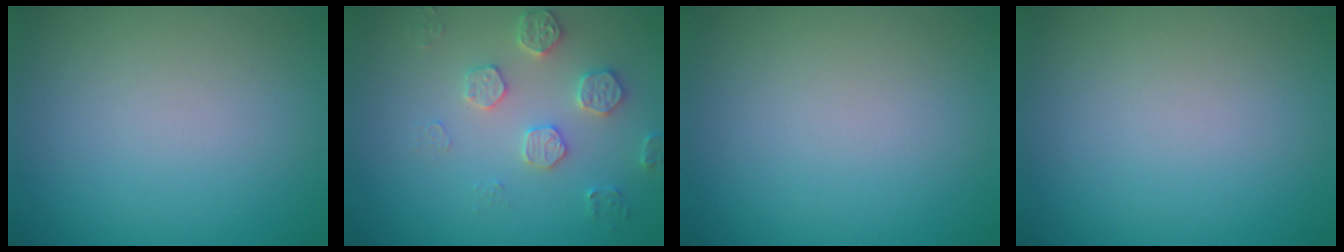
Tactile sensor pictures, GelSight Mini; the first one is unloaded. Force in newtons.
{"total": 3.2, "press": 3.1, "slide": 0.7}
{"total": 0.0}
{"total": 0.0}